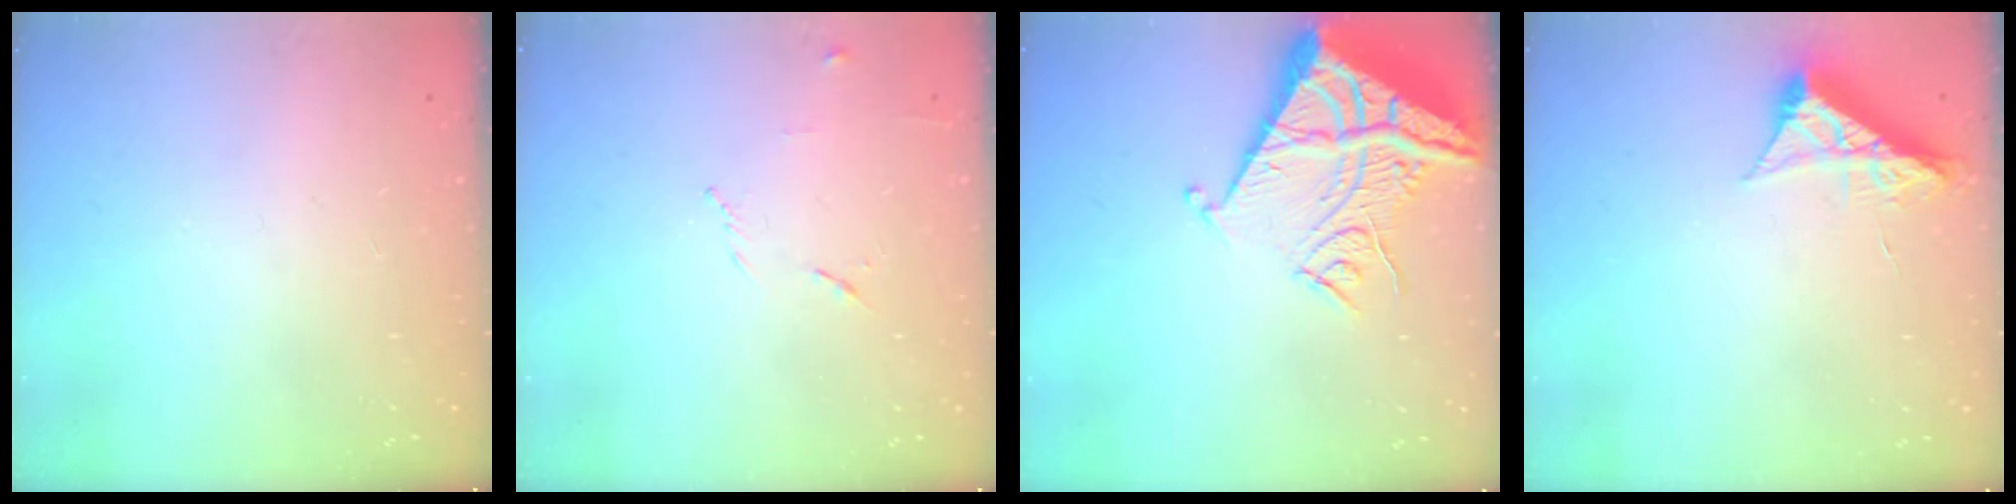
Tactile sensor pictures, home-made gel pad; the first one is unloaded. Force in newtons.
{"total": 5.9, "press": 5.8, "slide": 1.1}
{"total": 16.7, "press": 16.6, "slide": 1.8}
{"total": 8.6, "press": 8.6, "slide": 0.4}